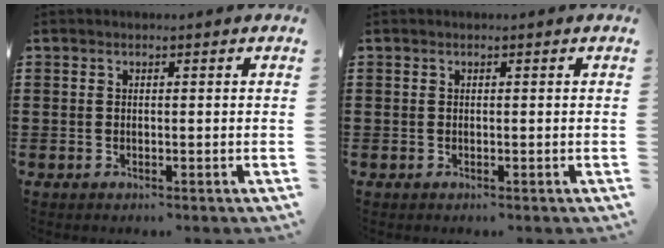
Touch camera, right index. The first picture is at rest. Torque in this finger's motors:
{"motor_torque": [0.41, 1.73, 0.00, 0.00]}